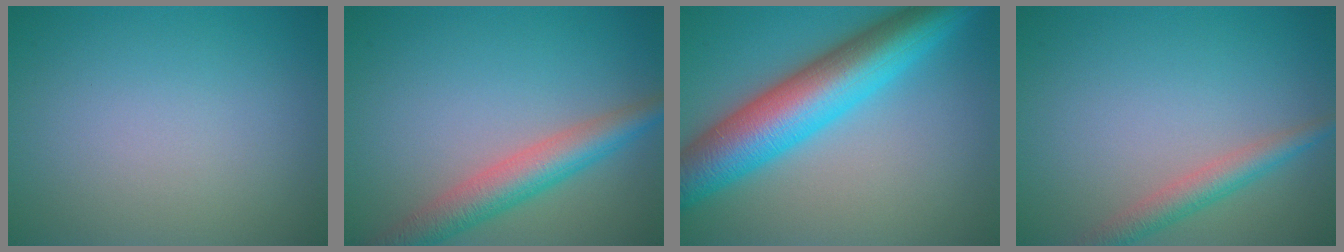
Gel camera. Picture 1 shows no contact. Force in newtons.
{"total": 4.9, "press": 4.9, "slide": 0.2}
{"total": 10.3, "press": 10.3, "slide": 0.2}
{"total": 2.9, "press": 2.9, "slide": 0.1}